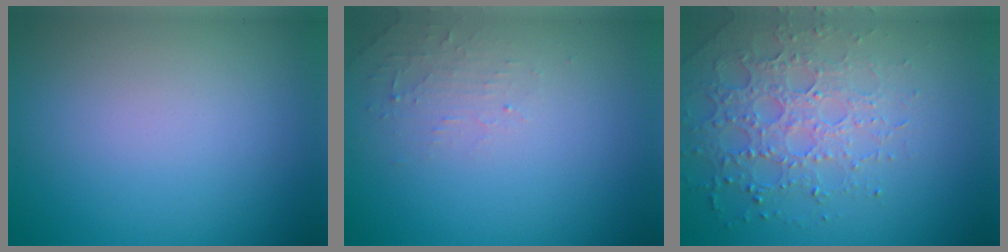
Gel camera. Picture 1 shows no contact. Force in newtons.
{"total": 1.6, "press": 1.5, "slide": 0.3}
{"total": 3.9, "press": 3.9, "slide": 0.6}